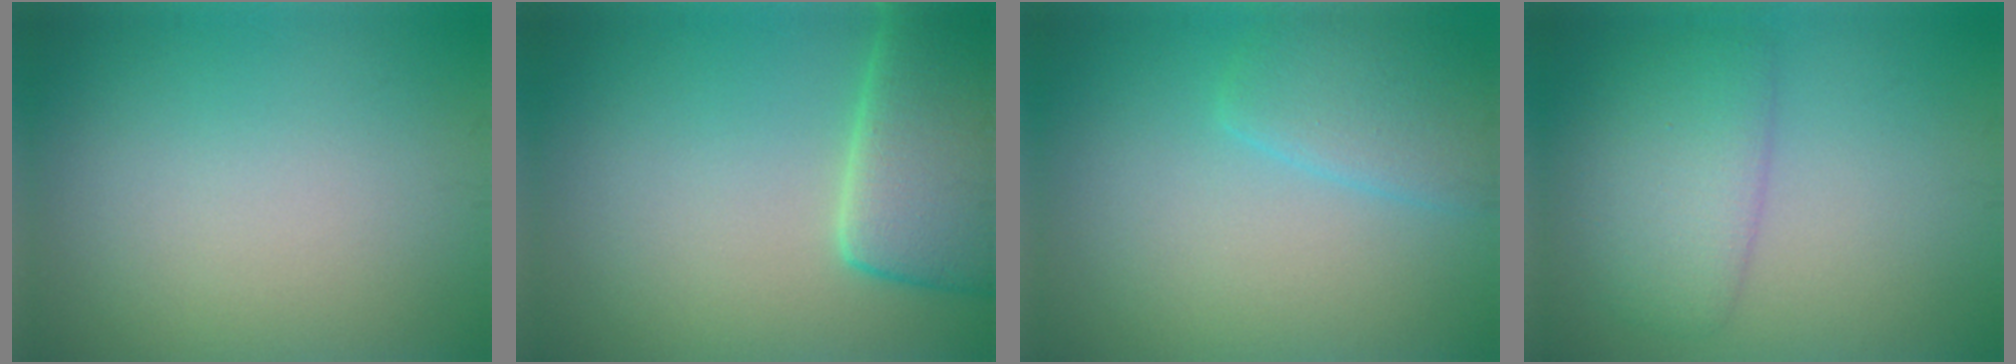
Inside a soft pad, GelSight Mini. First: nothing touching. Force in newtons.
{"total": 7.7, "press": 7.7, "slide": 0.6}
{"total": 3.6, "press": 3.5, "slide": 0.2}
{"total": 4.1, "press": 4.1, "slide": 0.2}